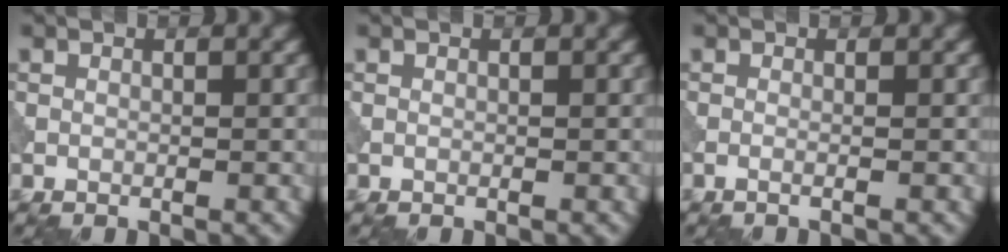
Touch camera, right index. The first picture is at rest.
{"total": 0.0}
{"total": 1.1, "force": [-0.2, 0.4, 1.0], "torque": [-0.014, -0.003, -0.017]}